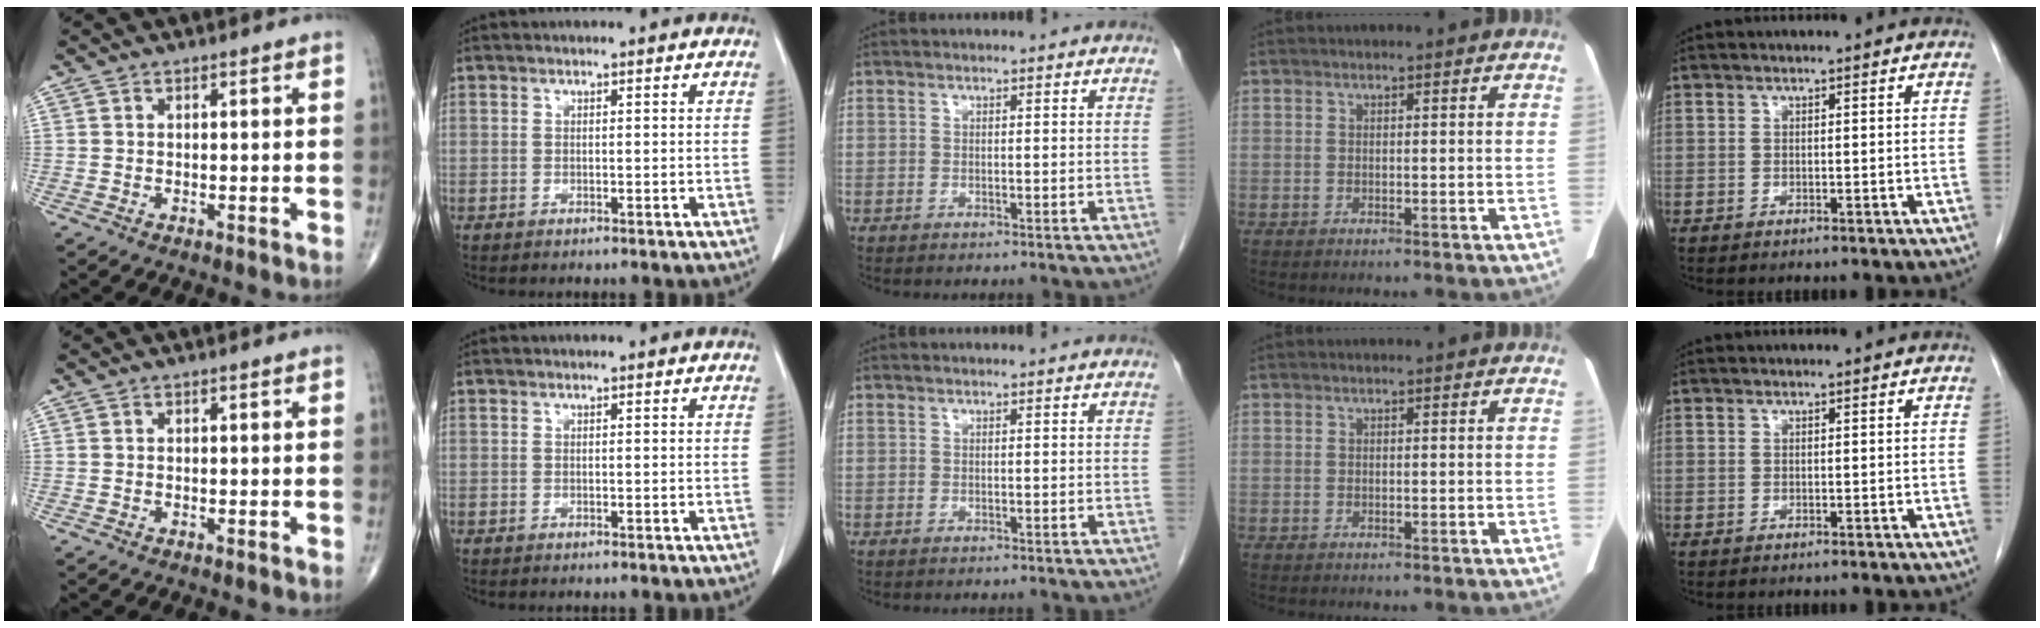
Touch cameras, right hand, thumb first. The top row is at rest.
{}